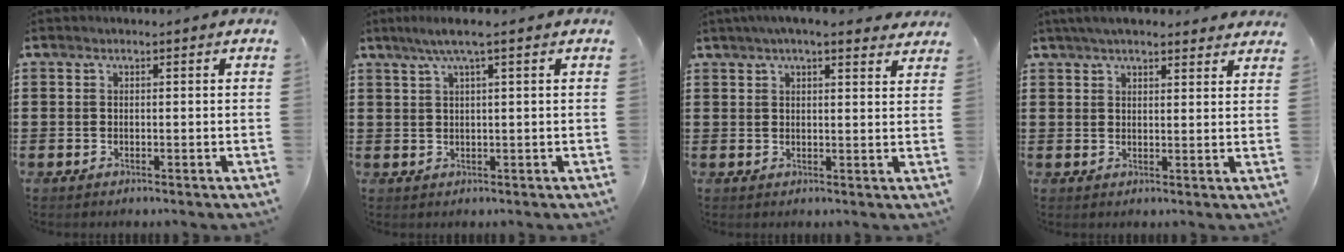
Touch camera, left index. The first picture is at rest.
{"total": 3.2, "force": [1.6, -0.1, 2.8], "torque": [-0.058, 0.001, 0.026]}
{"total": 4.3, "force": [3.6, 0.4, 2.2], "torque": [-0.054, 0.001, 0.066]}
{"total": 4.1, "force": [3.7, 0.7, 1.7], "torque": [-0.042, 0.001, 0.069]}